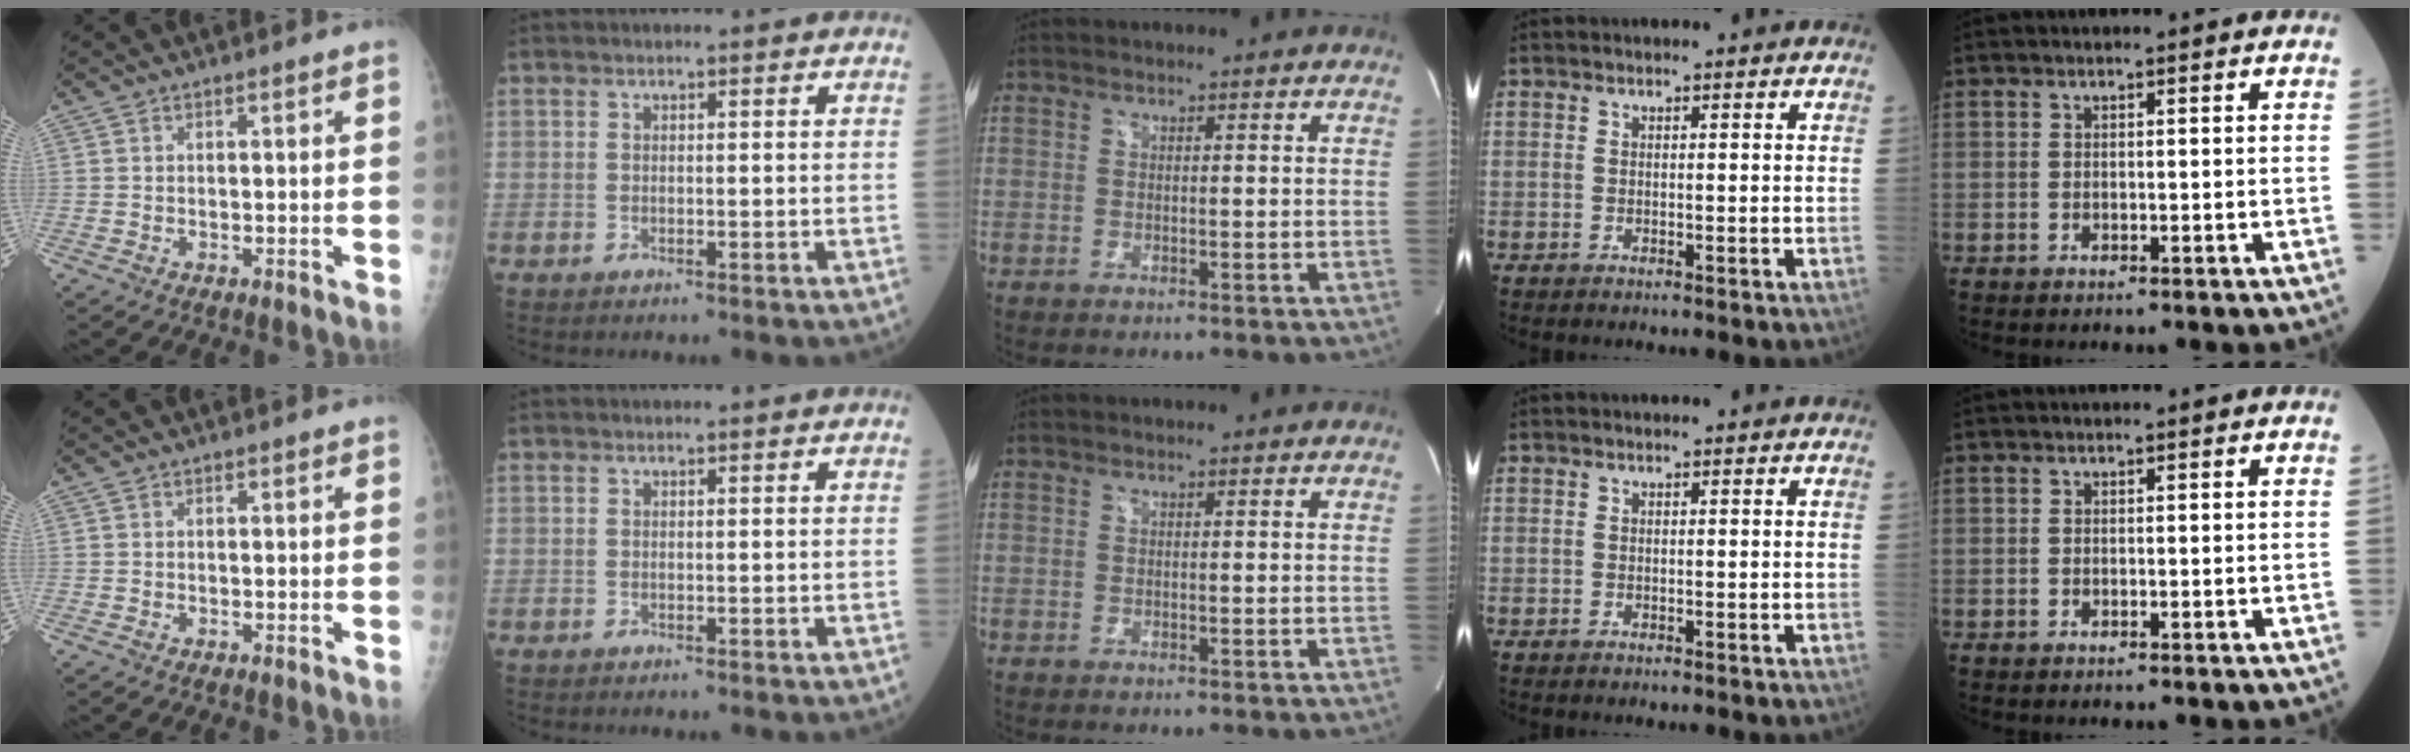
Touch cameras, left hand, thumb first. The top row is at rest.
{}